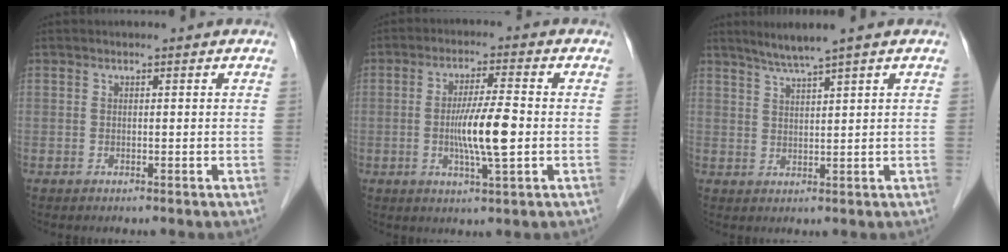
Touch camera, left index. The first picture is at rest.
{"total": 7.5, "force": [-1.0, 0.2, 7.5], "torque": [-0.143, -0.010, -0.020]}
{"total": 4.0, "force": [3.1, -1.2, 2.2], "torque": [-0.047, -0.003, 0.065]}